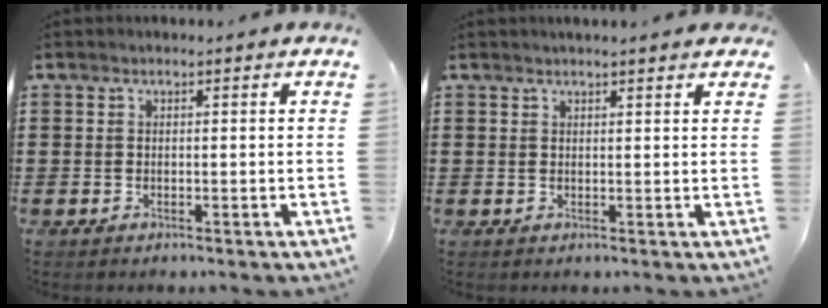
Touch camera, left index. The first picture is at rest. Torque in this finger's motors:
{"motor_torque": [1.12, -1.01, 0.39, 0.10]}